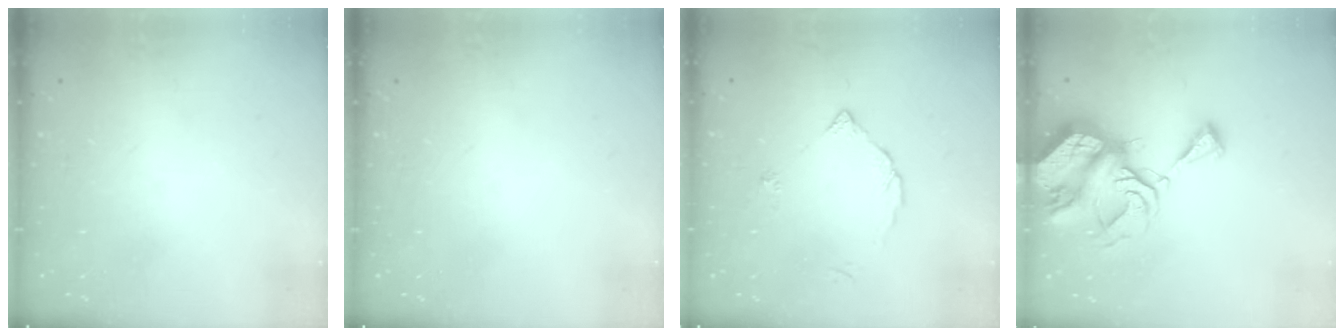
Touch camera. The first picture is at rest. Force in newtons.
{"total": 0.0}
{"total": 2.9, "press": 2.9, "slide": 0.1}
{"total": 10.2, "press": 10.1, "slide": 1.0}